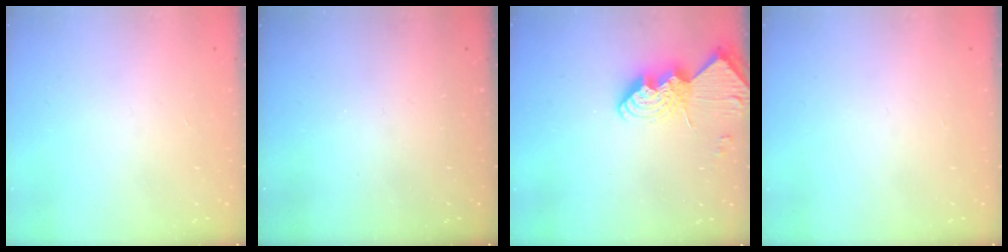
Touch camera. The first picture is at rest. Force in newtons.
{"total": 0.0}
{"total": 11.7, "press": 11.7, "slide": 0.8}
{"total": 0.0}